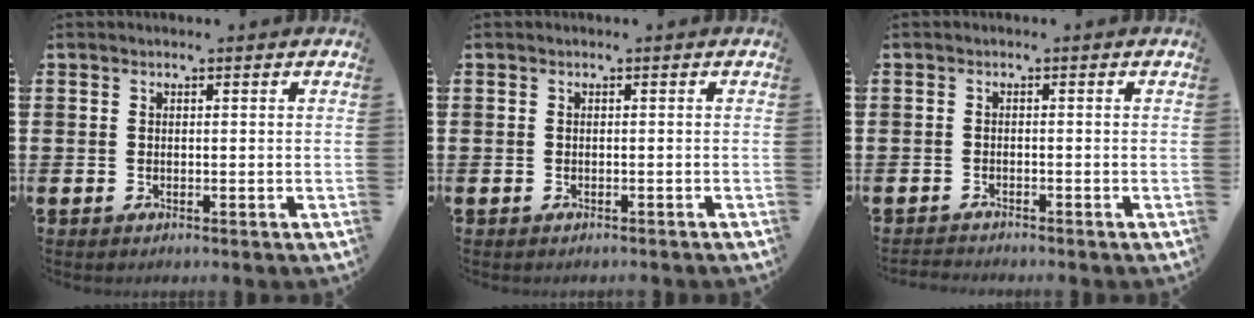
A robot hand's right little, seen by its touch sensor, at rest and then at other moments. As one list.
[{"total": 0.0}, {"total": 1.0, "force": [-1.0, 0.0, 0.0], "torque": [-0.002, 0.000, -0.020]}]